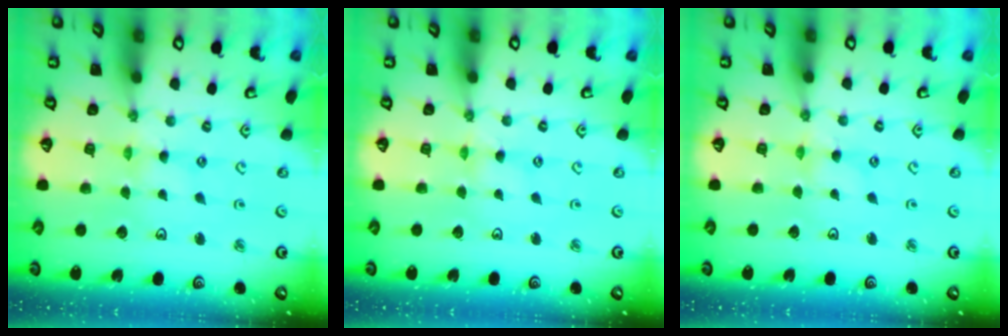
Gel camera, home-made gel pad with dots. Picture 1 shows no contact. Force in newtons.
{"total": 0.0}
{"total": 1.5, "press": 1.5, "slide": 0.2}